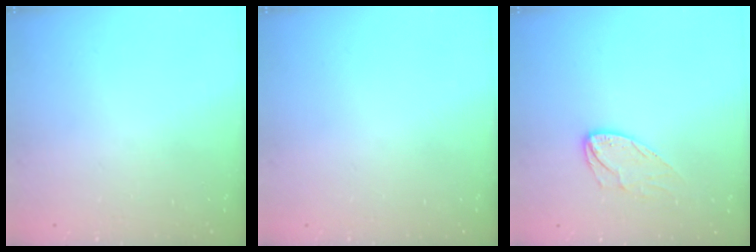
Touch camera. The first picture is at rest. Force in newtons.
{"total": 0.0}
{"total": 7.9, "press": 7.9, "slide": 0.3}